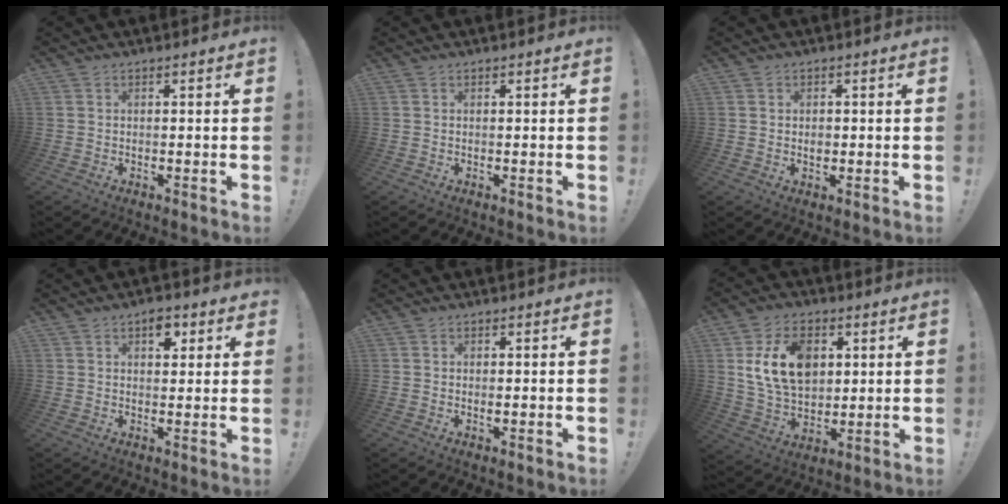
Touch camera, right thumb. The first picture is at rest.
{"total": 0.0}
{"total": 2.0, "force": [-0.3, 1.8, 0.9], "torque": [0.000, -0.002, -0.009]}
{"total": 5.4, "force": [2.5, 3.7, 3.0], "torque": [-0.017, -0.006, 0.038]}
{"total": 0.8, "force": [0.1, 0.7, 0.5], "torque": [-0.001, -0.001, -0.001]}
{"total": 15.9, "force": [4.3, 11.4, 10.3], "torque": [-0.175, -0.013, 0.083]}